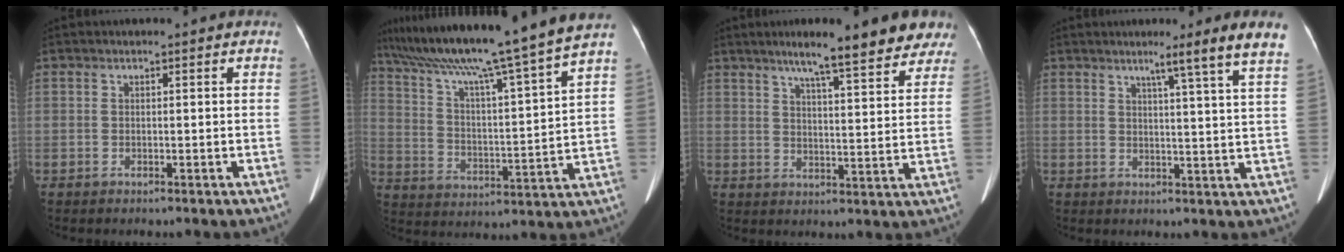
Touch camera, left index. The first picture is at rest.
{"total": 22.1, "force": [18.5, -2.4, 11.8], "torque": [-0.202, -0.019, 0.279]}
{"total": 14.9, "force": [11.7, 2.0, 9.0], "torque": [-0.109, 0.012, 0.146]}
{"total": 8.2, "force": [5.8, -2.0, 5.4], "torque": [-0.072, -0.011, 0.063]}